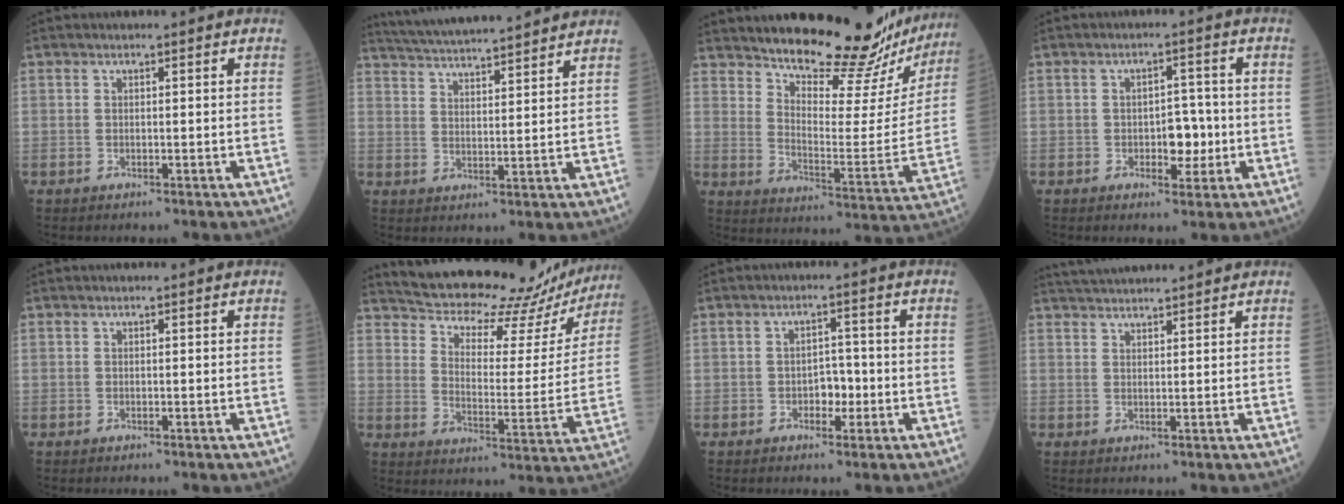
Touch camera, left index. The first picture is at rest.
{"total": 16.2, "force": [14.9, 1.0, 6.4], "torque": [-0.119, 0.026, 0.219]}
{"total": 21.7, "force": [20.0, 3.4, 7.8], "torque": [-0.113, -0.085, 0.259]}
{"total": 4.5, "force": [-1.3, 2.5, 3.5], "torque": [-0.044, 0.001, -0.017]}
{"total": 0.0}
{"total": 23.9, "force": [21.8, 6.8, 7.1], "torque": [-0.113, -0.044, 0.269]}
{"total": 3.1, "force": [-1.4, 1.9, 2.1], "torque": [-0.027, 0.002, -0.024]}
{"total": 6.6, "force": [6.2, -0.3, 2.0], "torque": [-0.039, 0.031, 0.096]}